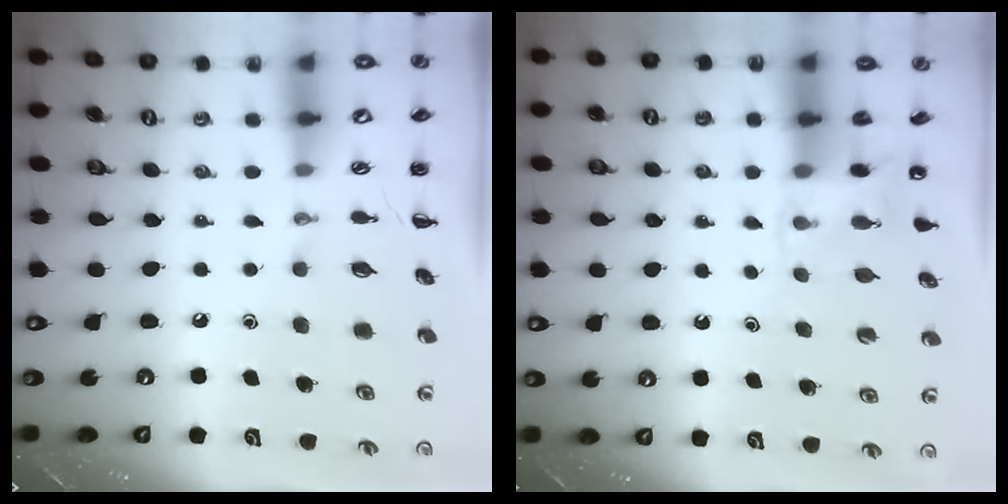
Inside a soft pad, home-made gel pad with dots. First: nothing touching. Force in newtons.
{"total": 3.6, "press": 3.4, "slide": 1.2}